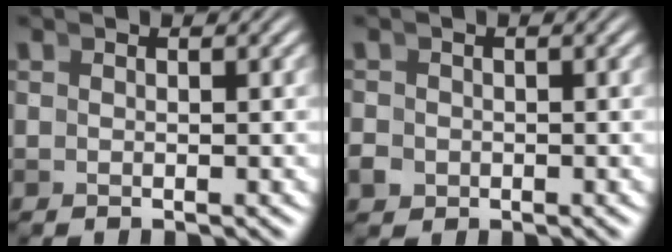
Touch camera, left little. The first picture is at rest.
{"total": 1.5, "force": [-0.7, 1.3, 0.3], "torque": [-0.008, -0.010, -0.010]}